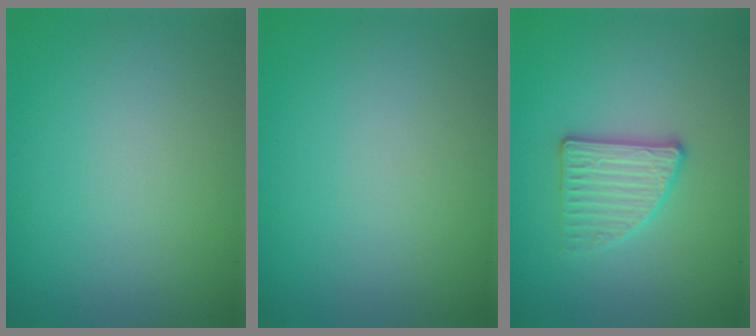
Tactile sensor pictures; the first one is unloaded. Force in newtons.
{"total": 0.0}
{"total": 2.8, "press": 2.7, "slide": 0.7}